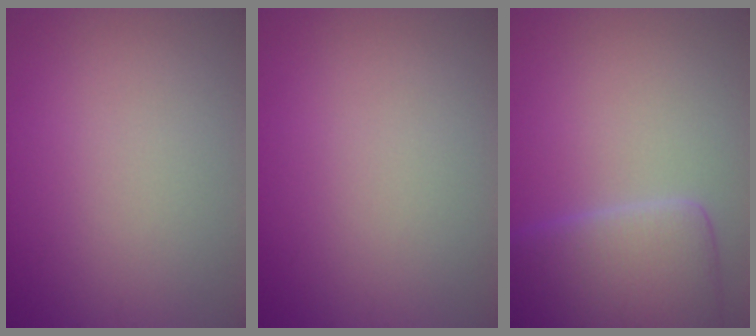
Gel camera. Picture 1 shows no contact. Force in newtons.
{"total": 0.0}
{"total": 7.1, "press": 7.1, "slide": 0.7}